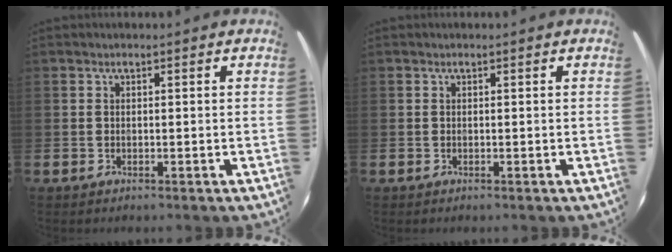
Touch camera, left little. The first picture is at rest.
{"total": 0.0}